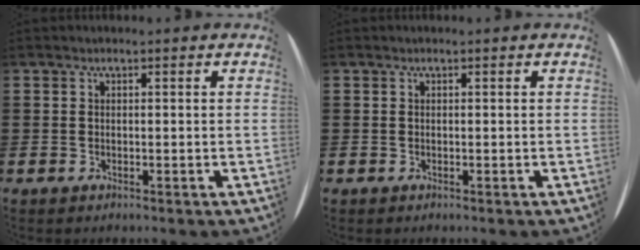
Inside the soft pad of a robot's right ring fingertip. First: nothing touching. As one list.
[{"total": 0.0}]